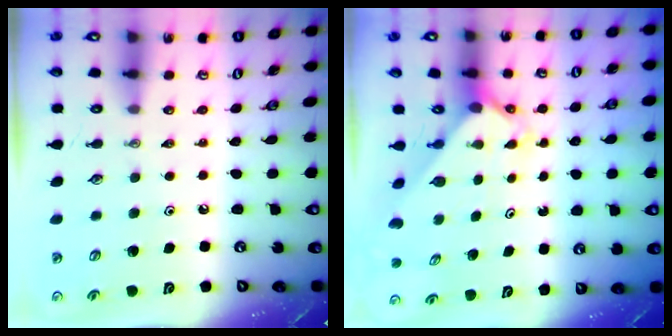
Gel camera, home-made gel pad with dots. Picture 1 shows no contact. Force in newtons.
{"total": 2.5, "press": 2.5, "slide": 0.2}